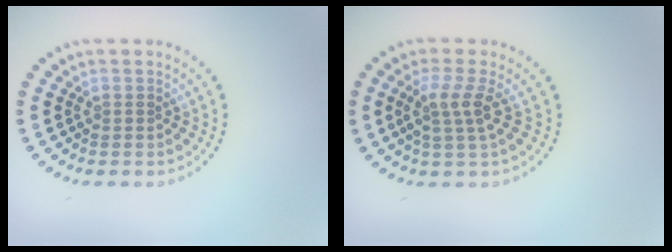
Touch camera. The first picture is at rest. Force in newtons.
{"total": 2.7, "press": 2.0, "slide": 1.9}